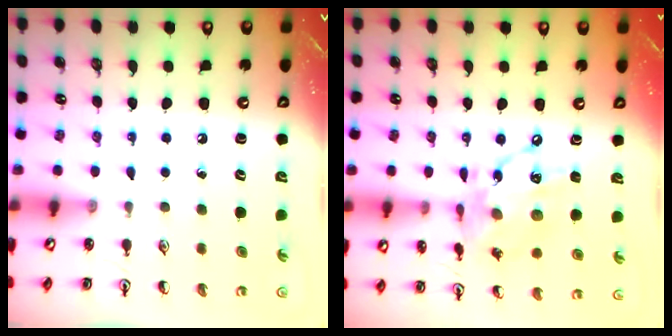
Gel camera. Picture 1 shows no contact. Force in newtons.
{"total": 14.9, "press": 14.9, "slide": 1.1}